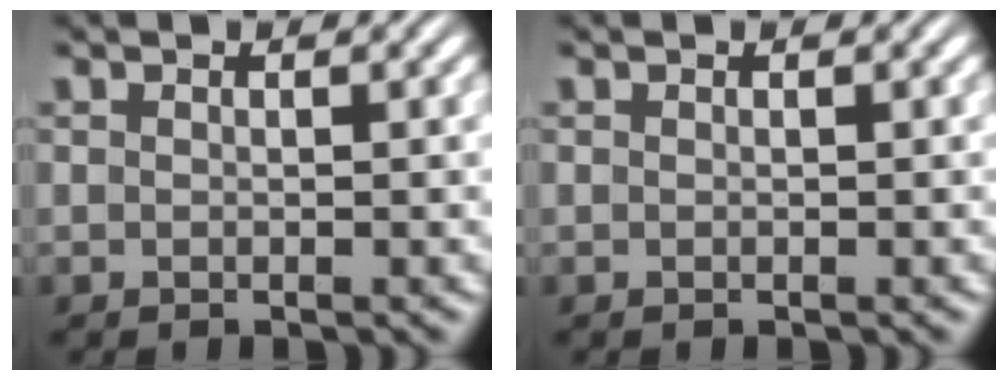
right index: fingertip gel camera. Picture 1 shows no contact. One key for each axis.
{"total": 0.0}